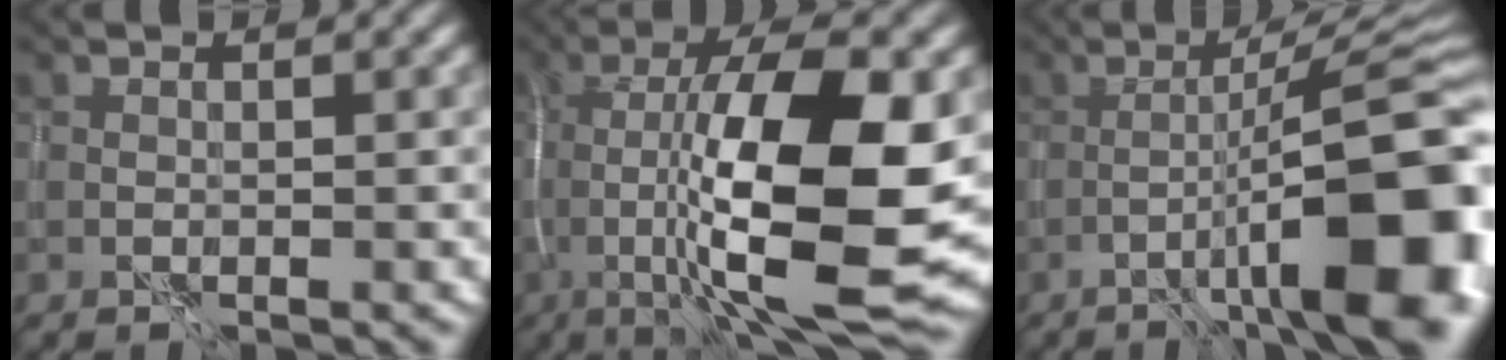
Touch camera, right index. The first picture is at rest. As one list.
[{"total": 13.7, "force": [-1.4, 3.3, 13.2], "torque": [-0.211, 0.004, -0.028]}, {"total": 12.2, "force": [-4.3, 1.4, 11.3], "torque": [-0.155, 0.026, -0.062]}]